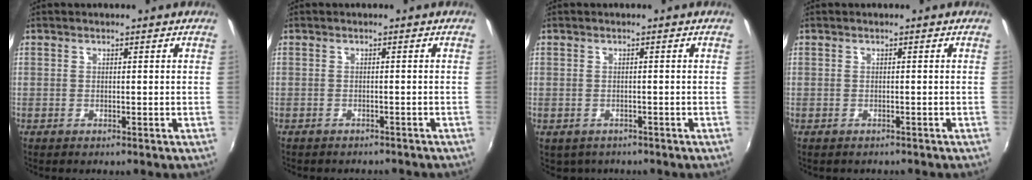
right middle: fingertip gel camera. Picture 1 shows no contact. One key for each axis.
{"total": 3.3, "fx": -3.0, "fy": 1.0, "fz": 0.9, "tx": -0.021, "ty": -0.012, "tz": -0.039}
{"total": 2.0, "fx": -1.2, "fy": 1.5, "fz": 0.5, "tx": -0.014, "ty": -0.007, "tz": -0.014}
{"total": 1.1, "fx": -0.9, "fy": 0.5, "fz": 0.2, "tx": -0.010, "ty": -0.003, "tz": -0.011}